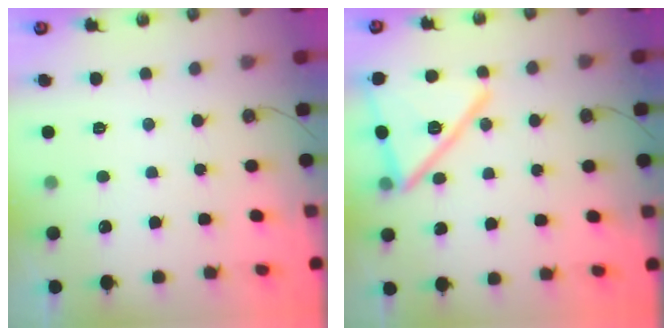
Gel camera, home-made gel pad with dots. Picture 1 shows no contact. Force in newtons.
{"total": 19.0, "press": 19.0, "slide": 0.6}